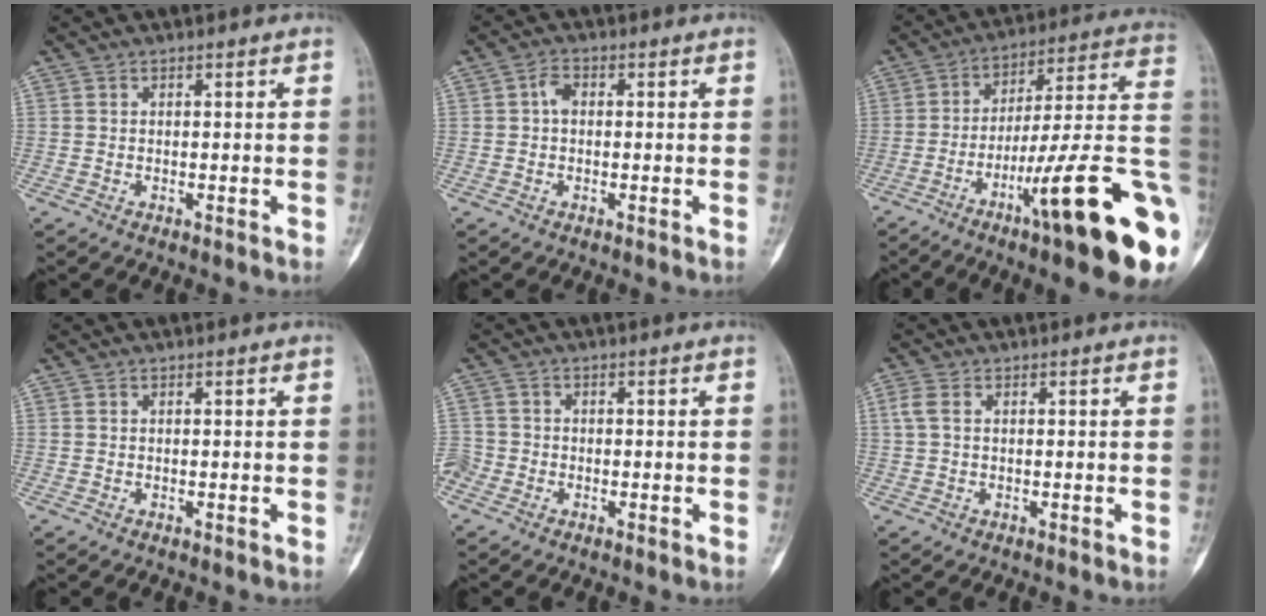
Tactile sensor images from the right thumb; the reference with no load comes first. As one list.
[{"total": 2.4, "force": [0.1, 1.6, 1.8], "torque": [-0.029, 0.008, -0.004]}, {"total": 25.2, "force": [-8.2, 3.4, 23.6], "torque": [-0.278, 0.035, -0.120]}, {"total": 0.0}, {"total": 3.4, "force": [-1.7, 2.9, 0.6], "torque": [-0.010, 0.012, -0.038]}, {"total": 2.6, "force": [0.5, 1.7, 2.0], "torque": [-0.059, 0.010, 0.010]}]